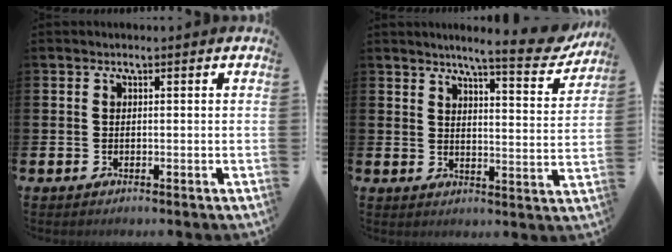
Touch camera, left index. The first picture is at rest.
{"total": 7.1, "force": [6.3, 0.4, 3.3], "torque": [-0.054, -0.044, 0.101]}